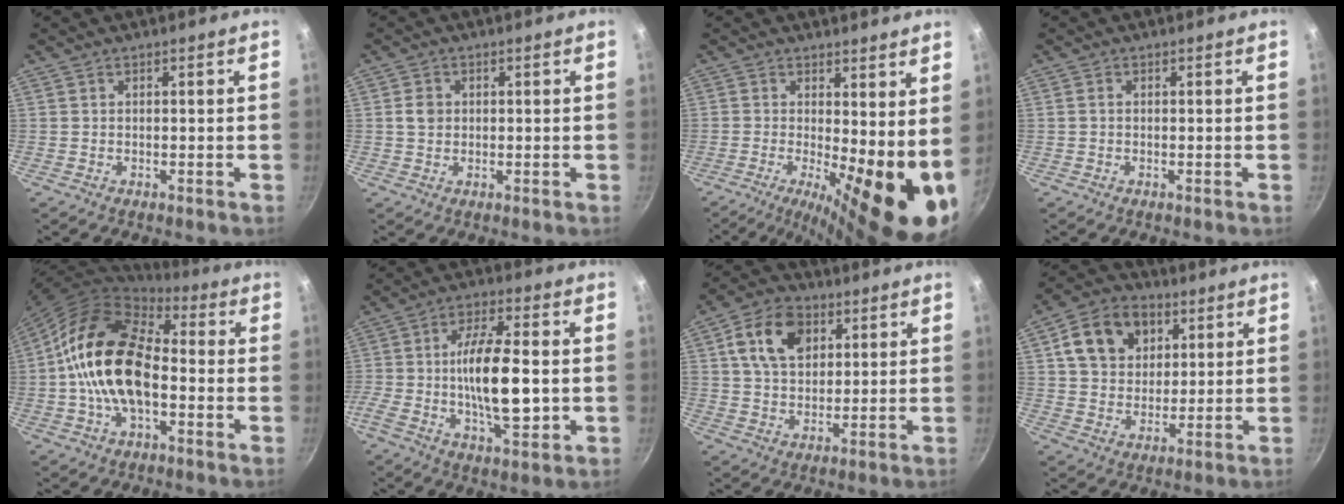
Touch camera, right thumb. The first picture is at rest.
{"total": 2.8, "force": [0.3, 2.4, 1.5], "torque": [-0.018, 0.004, 0.002]}
{"total": 14.1, "force": [-1.1, 4.3, 13.4], "torque": [-0.168, -0.018, -0.014]}
{"total": 0.7, "force": [0.0, 0.6, 0.5], "torque": [-0.008, 0.004, -0.002]}
{"total": 18.6, "force": [-1.3, 11.4, 14.6], "torque": [-0.237, 0.034, -0.040]}
{"total": 16.5, "force": [-1.4, 6.3, 15.2], "torque": [-0.270, 0.016, -0.030]}
{"total": 12.0, "force": [4.0, 8.5, 7.6], "torque": [-0.110, 0.002, 0.062]}
{"total": 14.3, "force": [4.7, 11.8, 6.6], "torque": [-0.088, 0.001, 0.069]}